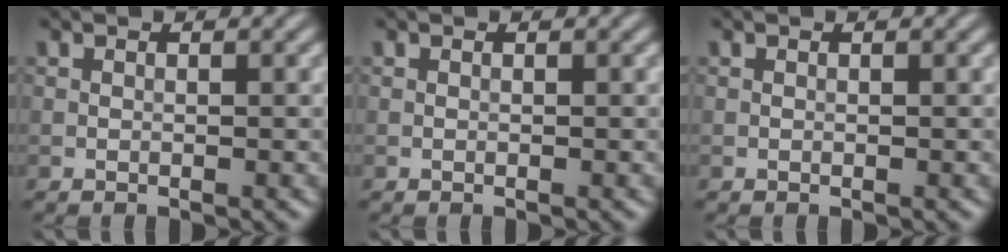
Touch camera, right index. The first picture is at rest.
{"total": 0.0}
{"total": 0.0}